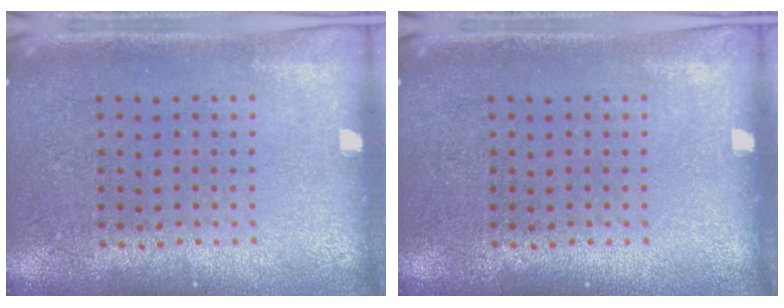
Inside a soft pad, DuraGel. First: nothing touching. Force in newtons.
{"total": 0.0}